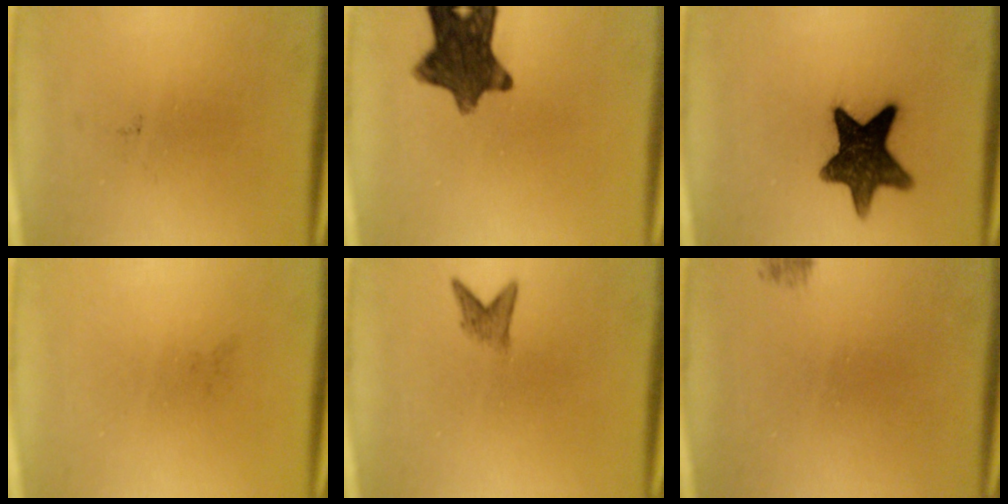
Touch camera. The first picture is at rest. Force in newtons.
{"total": 11.2}
{"total": 12.7}
{"total": 0.0}
{"total": 1.8}
{"total": 0.7}